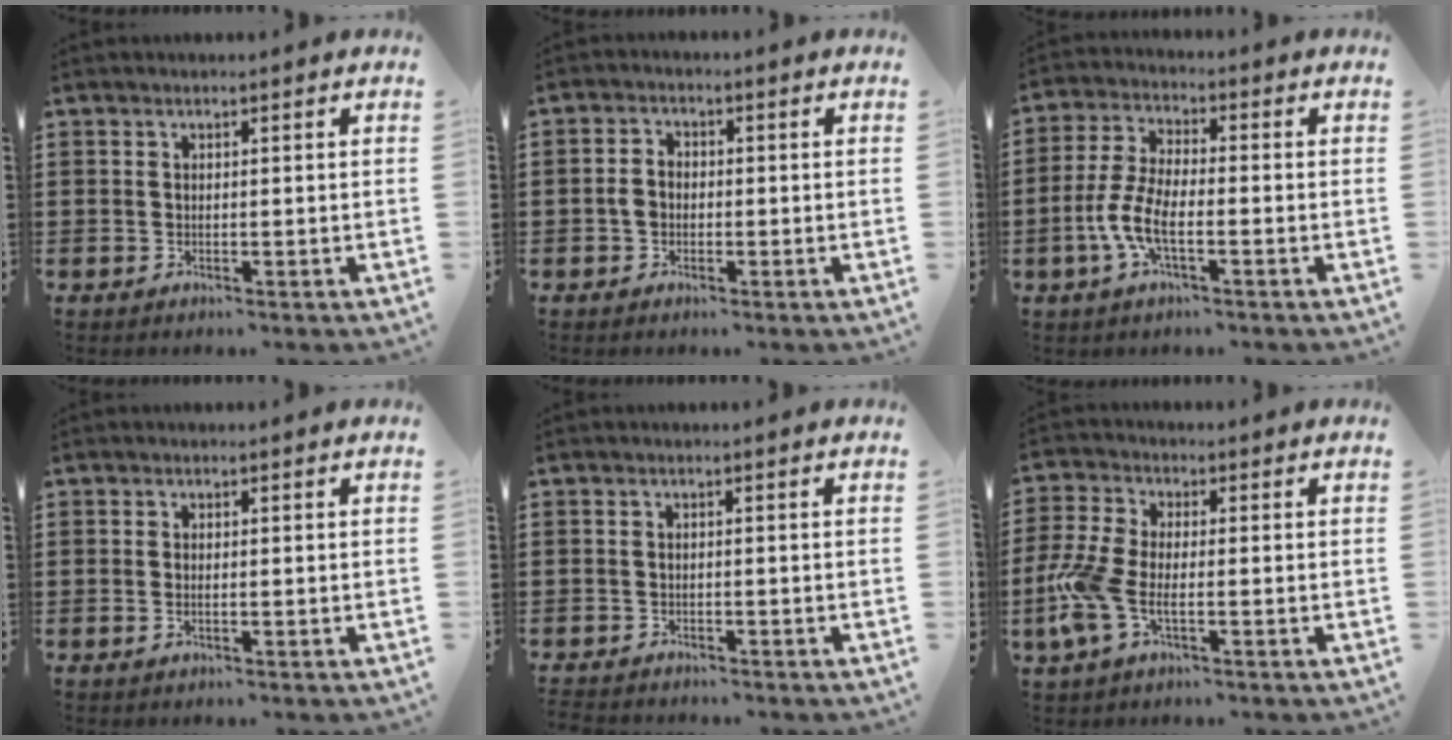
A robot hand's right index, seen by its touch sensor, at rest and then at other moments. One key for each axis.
{"total": 2.4, "fx": -0.6, "fy": 1.8, "fz": 1.5, "tx": -0.038, "ty": 0.002, "tz": -0.015}
{"total": 6.9, "fx": -2.7, "fy": 2.3, "fz": 5.9, "tx": -0.147, "ty": -0.013, "tz": -0.057}
{"total": 0.7, "fx": -0.2, "fy": 0.2, "fz": 0.7, "tx": -0.013, "ty": -0.005, "tz": -0.002}
{"total": 1.1, "fx": -1.1, "fy": 0.1, "fz": -0.1, "tx": -0.002, "ty": 0.002, "tz": -0.025}
{"total": 7.2, "fx": -2.2, "fy": 3.0, "fz": 6.2, "tx": -0.161, "ty": -0.016, "tz": -0.048}